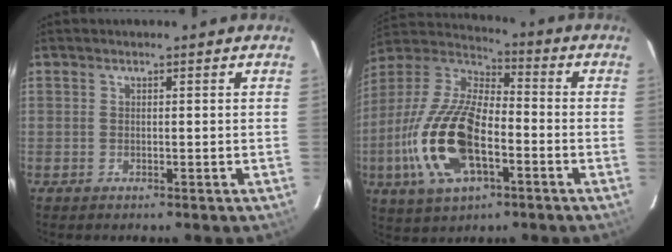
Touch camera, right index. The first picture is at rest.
{"total": 20.2, "force": [-6.0, 9.4, 16.9], "torque": [-0.369, -0.013, -0.114]}